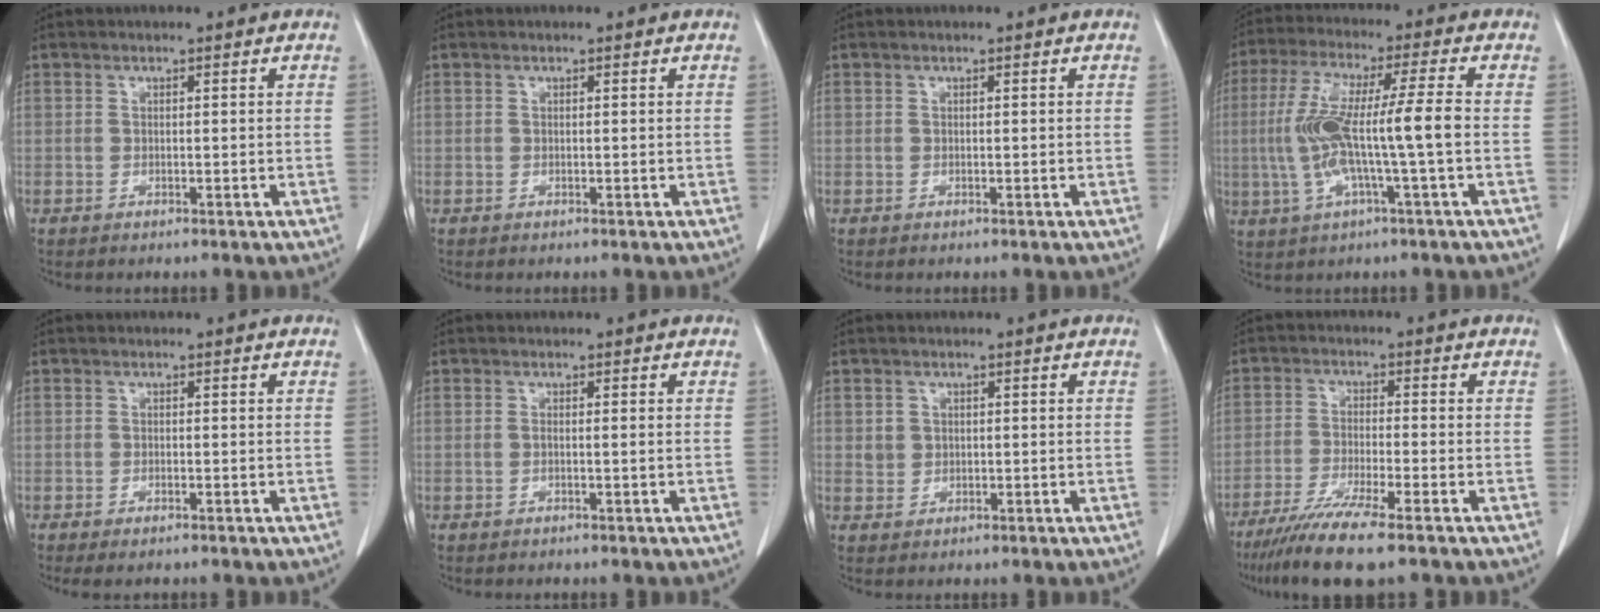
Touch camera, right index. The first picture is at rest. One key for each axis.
{"total": 0.0}
{"total": 0.0}
{"total": 11.7, "fx": -1.2, "fy": 0.2, "fz": 11.7, "tx": -0.241, "ty": 0.013, "tz": -0.028}
{"total": 1.7, "fx": -1.2, "fy": 0.4, "fz": 1.1, "tx": -0.014, "ty": -0.004, "tz": -0.015}
{"total": 0.7, "fx": -0.1, "fy": -0.1, "fz": 0.7, "tx": -0.015, "ty": -0.001, "tz": -0.001}
{"total": 2.0, "fx": 0.6, "fy": 1.8, "fz": 0.5, "tx": -0.006, "ty": 0.003, "tz": 0.011}
{"total": 9.1, "fx": -6.7, "fy": -0.4, "fz": 6.2, "tx": -0.107, "ty": -0.027, "tz": -0.113}